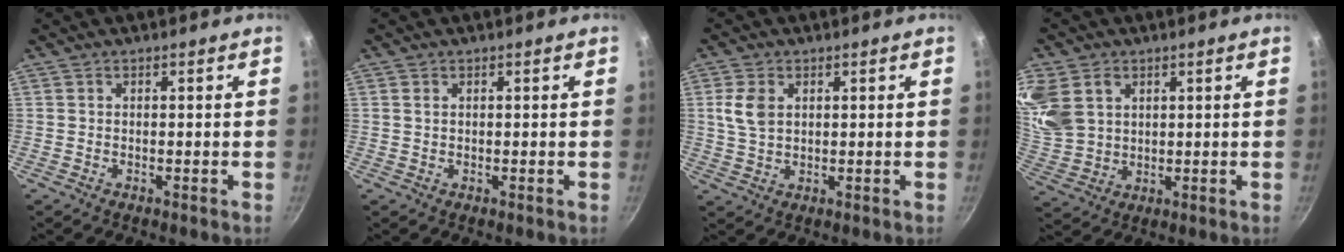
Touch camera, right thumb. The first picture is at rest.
{"total": 0.8, "force": [0.3, 0.6, 0.4], "torque": [-0.007, 0.002, 0.007]}
{"total": 5.4, "force": [1.5, 3.6, 3.7], "torque": [-0.070, -0.001, 0.030]}
{"total": 13.3, "force": [4.8, 10.2, 7.0], "torque": [-0.149, -0.008, 0.107]}